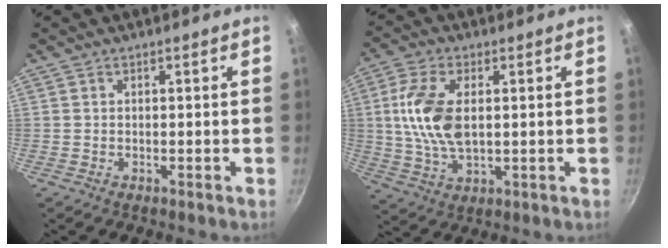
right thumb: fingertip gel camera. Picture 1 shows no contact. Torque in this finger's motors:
{"motor_torque": [1.29, 1.17, 1.09, 0.17, 0.29]}